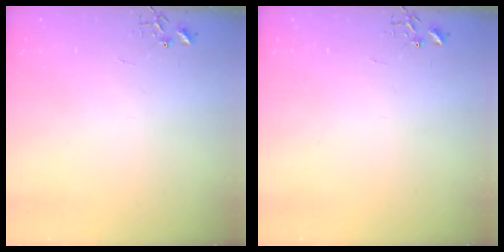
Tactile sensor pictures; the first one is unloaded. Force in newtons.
{"total": 0.0}